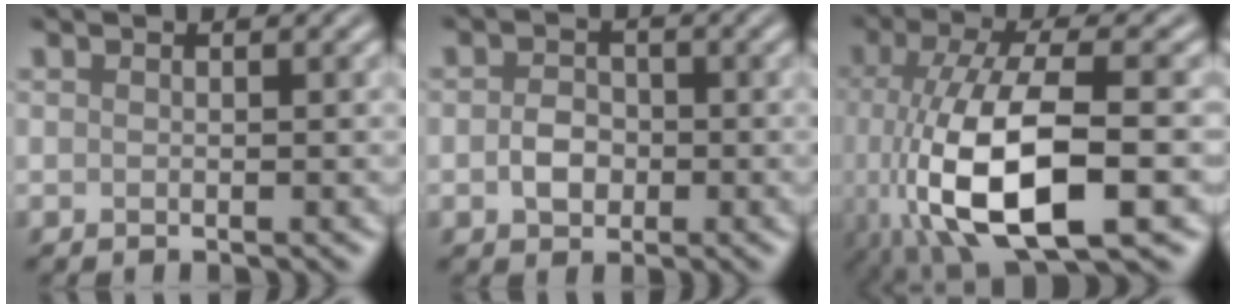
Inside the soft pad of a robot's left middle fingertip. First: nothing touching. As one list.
[{"total": 2.3, "force": [-0.5, 1.9, 1.3], "torque": [-0.023, 0.002, -0.015]}, {"total": 11.5, "force": [-3.5, 4.1, 10.1], "torque": [-0.205, -0.009, -0.066]}]